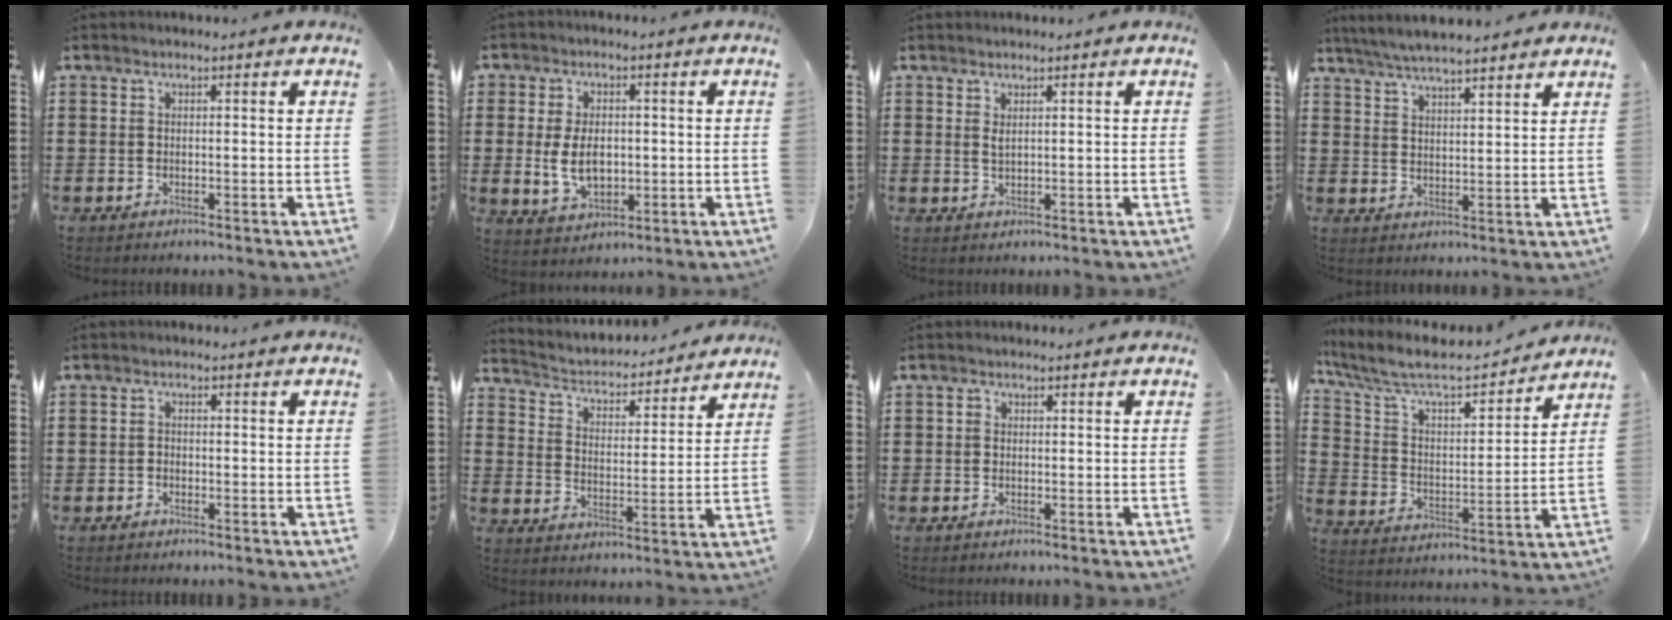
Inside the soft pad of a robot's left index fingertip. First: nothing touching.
{"total": 6.6, "force": [-0.2, 4.4, 4.9], "torque": [-0.093, 0.002, -0.010]}
{"total": 1.3, "force": [0.6, 0.3, 1.1], "torque": [-0.023, 0.001, 0.011]}
{"total": 4.8, "force": [4.6, 0.1, 1.5], "torque": [-0.044, -0.015, 0.083]}
{"total": 0.9, "force": [-0.7, 0.5, 0.1], "torque": [-0.006, 0.000, -0.015]}
{"total": 2.9, "force": [2.9, 0.4, 0.3], "torque": [-0.026, -0.031, 0.040]}
{"total": 0.8, "force": [-0.1, 0.7, 0.3], "torque": [-0.009, 0.004, -0.003]}
{"total": 7.9, "force": [6.9, 1.5, 3.4], "torque": [-0.098, -0.046, 0.114]}